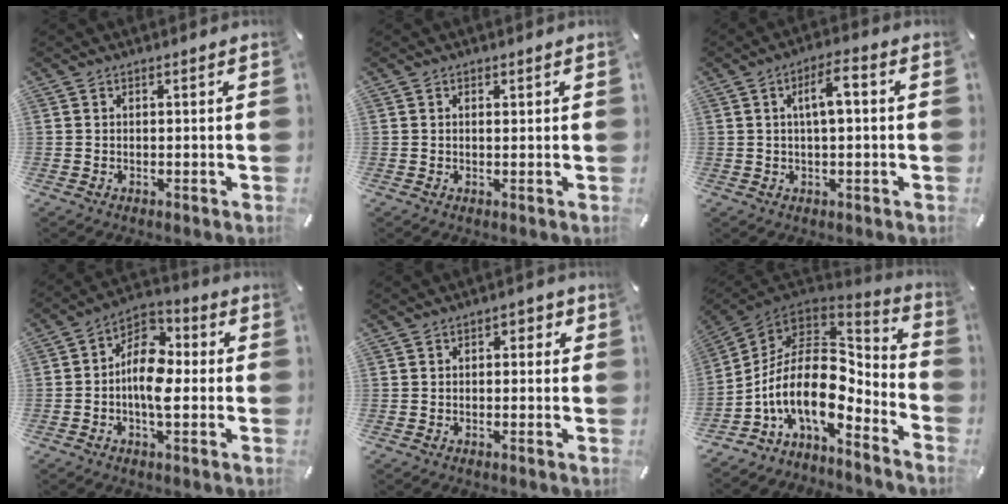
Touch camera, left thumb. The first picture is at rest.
{"total": 0.6, "force": [0.2, 0.4, 0.4], "torque": [0.000, -0.001, 0.002]}
{"total": 6.8, "force": [1.1, 2.4, 6.2], "torque": [-0.103, 0.007, 0.013]}
{"total": 10.8, "force": [-2.0, 6.3, 8.5], "torque": [-0.163, 0.004, -0.036]}
{"total": 1.9, "force": [-0.6, 1.3, 1.2], "torque": [-0.015, 0.008, -0.016]}
{"total": 18.3, "force": [-4.0, 9.8, 15.0], "torque": [-0.308, -0.022, -0.073]}